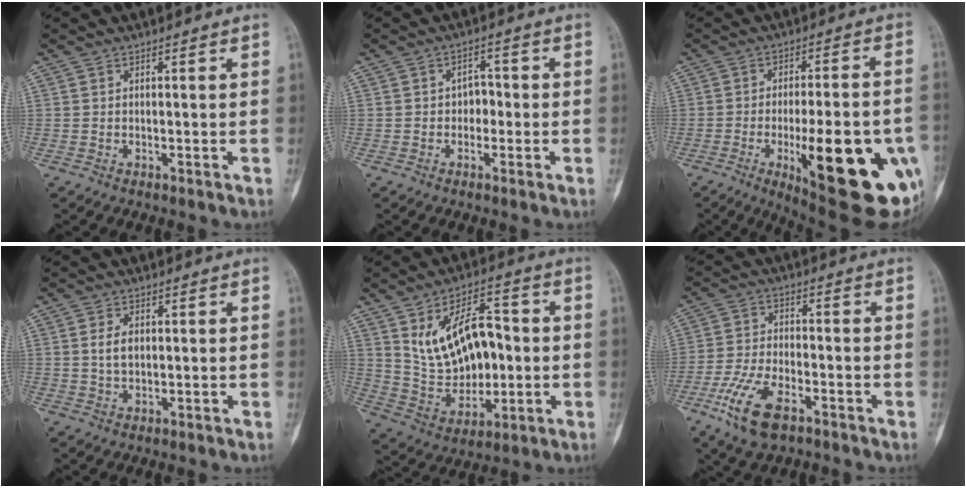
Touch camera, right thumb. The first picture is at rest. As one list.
[{"total": 3.1, "force": [-0.6, 2.5, 1.8], "torque": [-0.002, 0.015, -0.018]}, {"total": 25.8, "force": [-7.8, 7.9, 23.3], "torque": [-0.261, -0.004, -0.087]}, {"total": 3.1, "force": [0.5, 2.0, 2.4], "torque": [-0.040, -0.001, 0.011]}, {"total": 16.3, "force": [2.0, 10.3, 12.5], "torque": [-0.166, 0.009, 0.046]}, {"total": 11.0, "force": [-6.0, 4.9, 7.8], "torque": [-0.164, 0.012, -0.114]}]